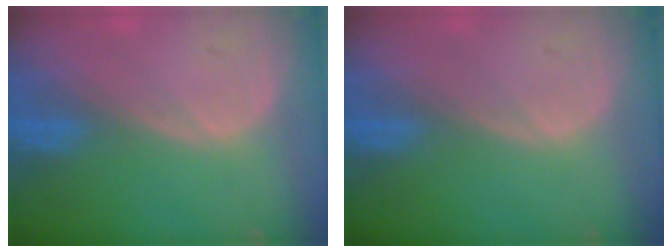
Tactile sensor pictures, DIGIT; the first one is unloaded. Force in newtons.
{"total": 0.0}